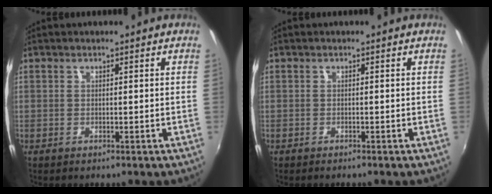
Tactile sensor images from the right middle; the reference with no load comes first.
{"total": 0.5, "force": [-0.5, 0.1, 0.1], "torque": [-0.002, -0.003, -0.011]}